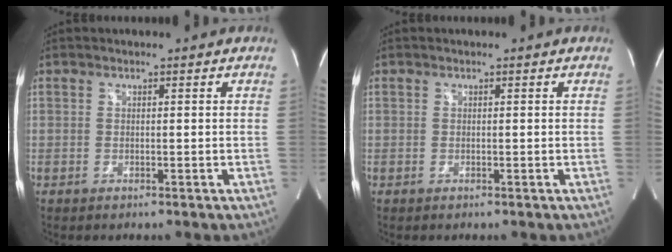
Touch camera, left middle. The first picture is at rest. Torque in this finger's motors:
{"motor_torque": [0.00, -0.01, 0.00, 0.00]}